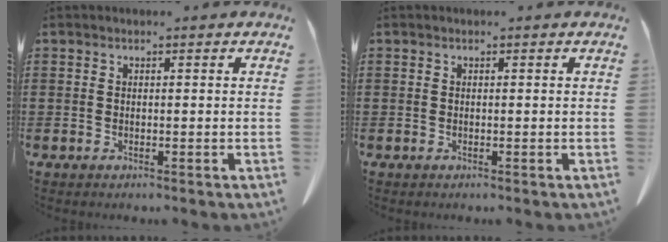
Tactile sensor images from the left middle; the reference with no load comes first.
{"total": 0.0}